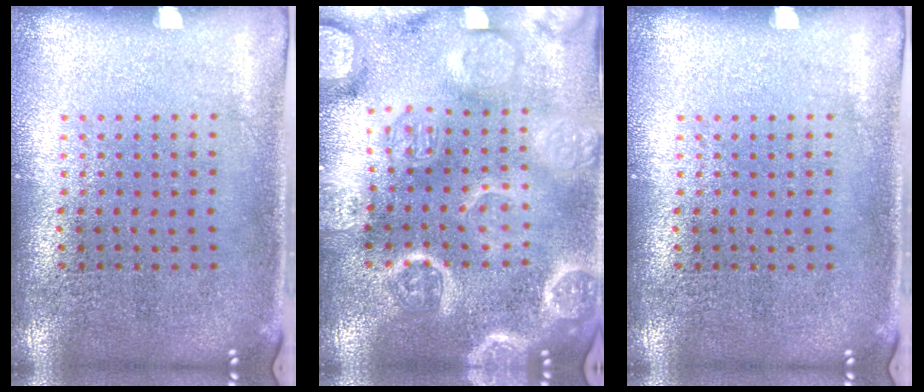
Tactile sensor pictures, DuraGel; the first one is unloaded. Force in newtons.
{"total": 4.7, "press": 4.6, "slide": 0.5}
{"total": 0.0}